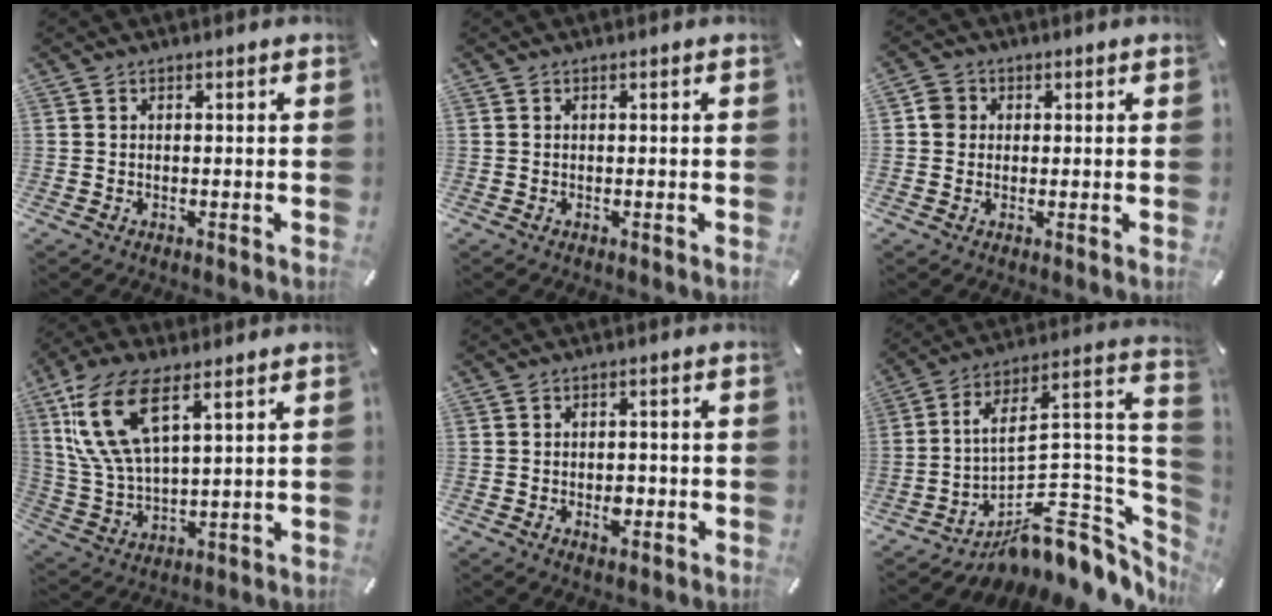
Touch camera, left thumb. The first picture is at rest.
{"total": 0.0}
{"total": 5.1, "force": [0.4, 4.9, 1.4], "torque": [-0.019, 0.009, 0.007]}
{"total": 15.5, "force": [7.9, 6.8, 11.4], "torque": [-0.275, -0.020, 0.141]}
{"total": 3.7, "force": [-1.1, 2.4, 2.7], "torque": [-0.038, 0.001, -0.018]}
{"total": 19.4, "force": [-5.2, 10.8, 15.2], "torque": [-0.181, -0.036, -0.072]}